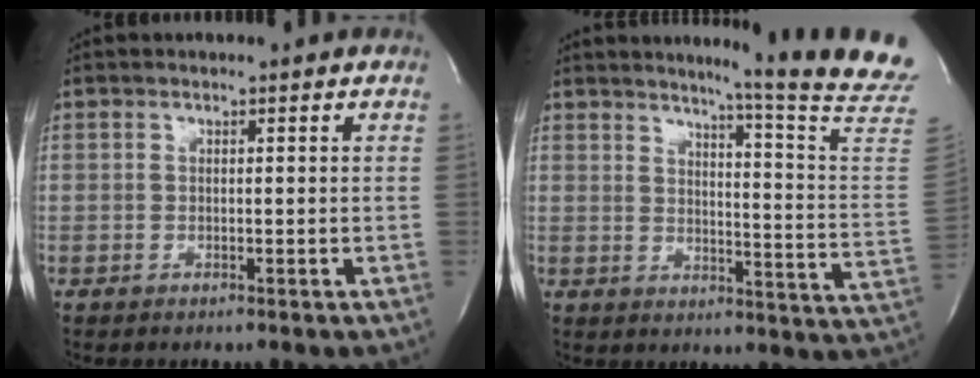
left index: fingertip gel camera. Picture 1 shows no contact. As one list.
[{"total": 18.5, "force": [16.0, -3.0, 8.8], "torque": [-0.128, -0.114, 0.184]}]